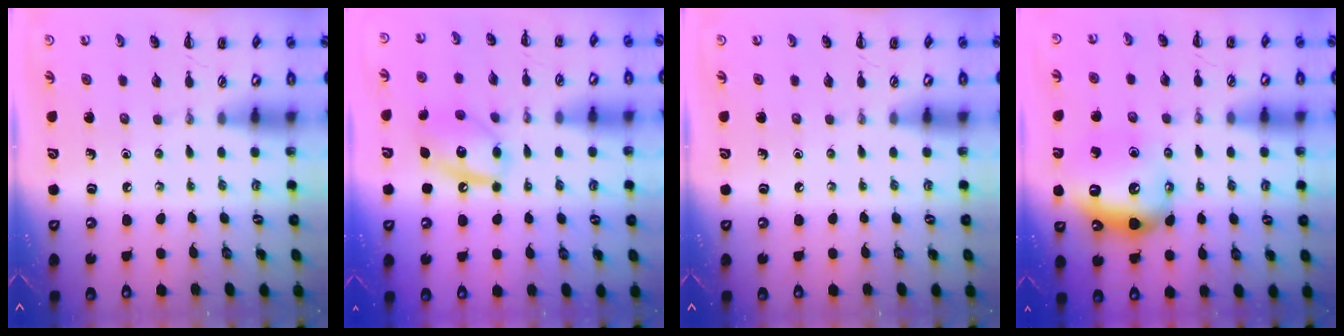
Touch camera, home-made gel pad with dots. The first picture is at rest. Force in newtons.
{"total": 12.6, "press": 12.4, "slide": 1.9}
{"total": 0.0}
{"total": 12.0, "press": 11.9, "slide": 1.4}